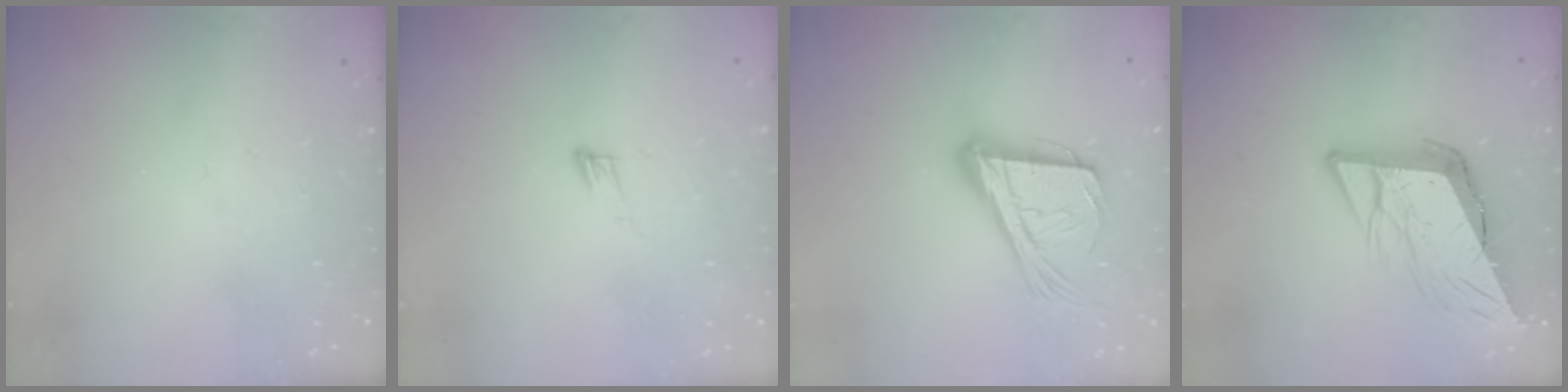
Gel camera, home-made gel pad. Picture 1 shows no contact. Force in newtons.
{"total": 3.7, "press": 3.7, "slide": 0.3}
{"total": 20.2, "press": 19.6, "slide": 4.7}
{"total": 12.3, "press": 11.7, "slide": 3.6}